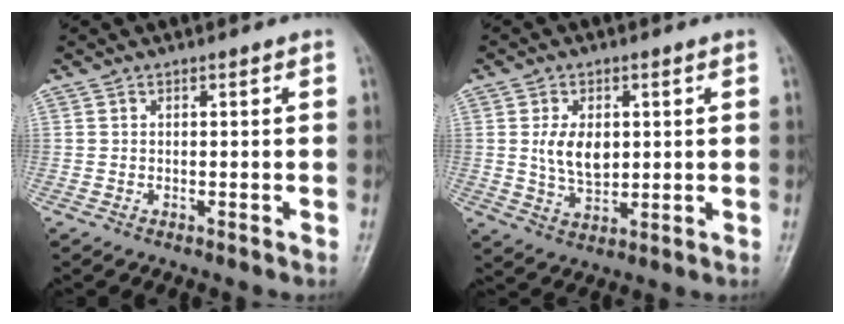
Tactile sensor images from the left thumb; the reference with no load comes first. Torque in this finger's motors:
{"motor_torque": [0.12, 0.29, 0.21, 0.00, 0.03]}